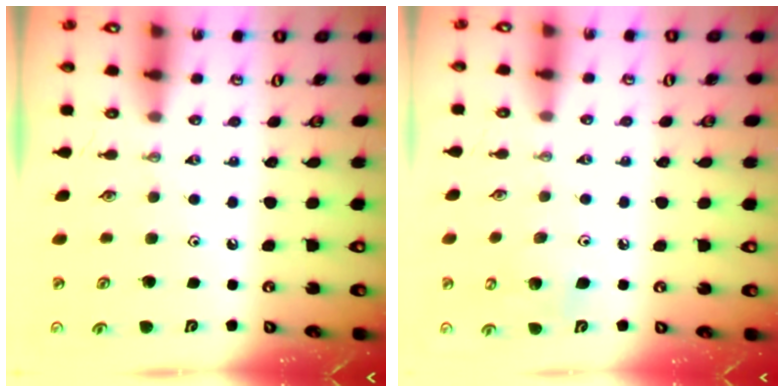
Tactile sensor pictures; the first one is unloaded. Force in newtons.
{"total": 7.7, "press": 7.5, "slide": 1.7}